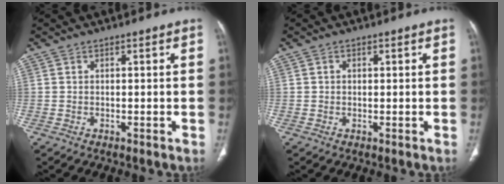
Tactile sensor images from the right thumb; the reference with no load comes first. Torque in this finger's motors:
{"motor_torque": [-0.03, 0.07, -0.02, 0.00, 0.07]}